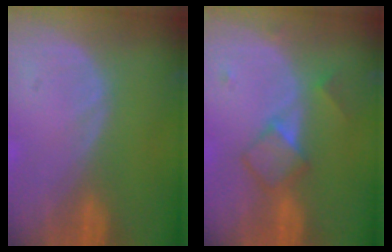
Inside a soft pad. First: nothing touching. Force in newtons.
{"total": 4.9, "press": 4.7, "slide": 1.3}